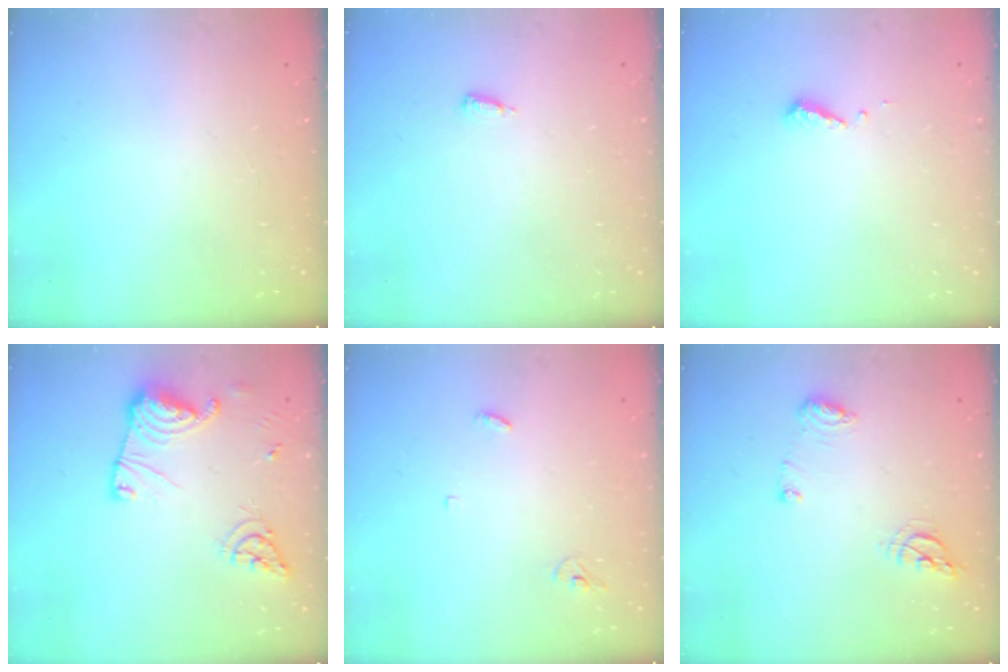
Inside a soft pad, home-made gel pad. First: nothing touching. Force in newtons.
{"total": 4.3, "press": 4.2, "slide": 1.0}
{"total": 4.2, "press": 4.2, "slide": 0.3}
{"total": 15.0, "press": 14.9, "slide": 1.5}
{"total": 3.2, "press": 3.2, "slide": 0.2}
{"total": 8.1, "press": 8.1, "slide": 0.4}